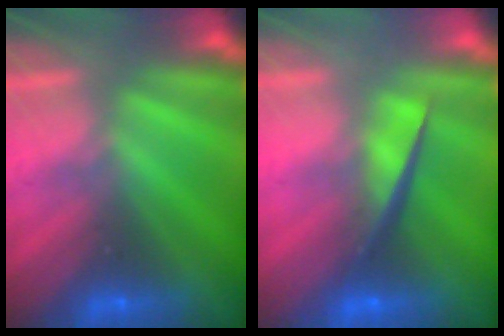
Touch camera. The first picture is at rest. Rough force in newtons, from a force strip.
{"total": 4.4}